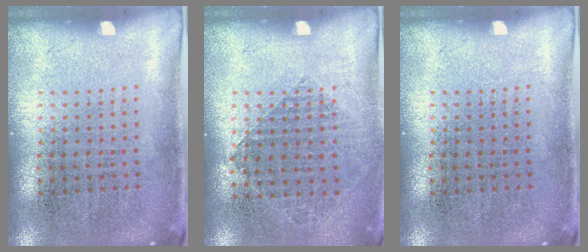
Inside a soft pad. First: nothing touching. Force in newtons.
{"total": 0.9, "press": 0.8, "slide": 0.4}
{"total": 0.0}